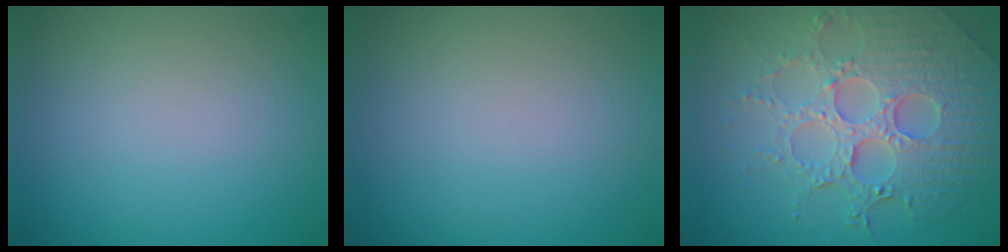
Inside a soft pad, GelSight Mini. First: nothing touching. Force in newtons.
{"total": 0.0}
{"total": 7.7, "press": 5.7, "slide": 5.2}